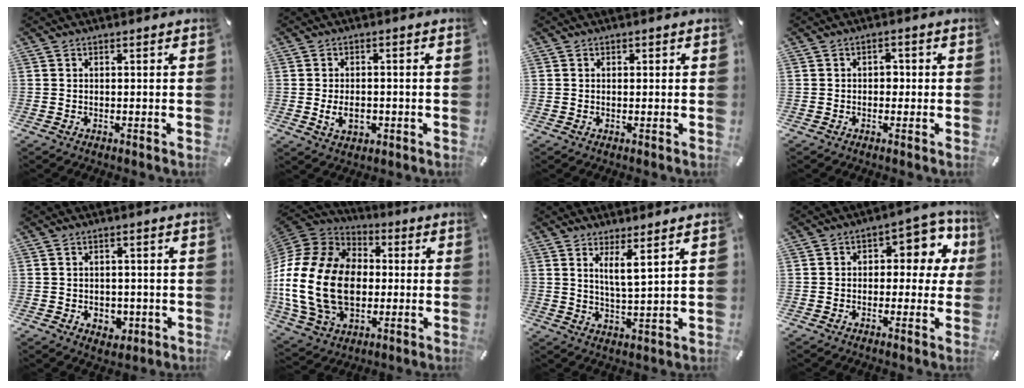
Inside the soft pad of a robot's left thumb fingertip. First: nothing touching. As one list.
[{"total": 5.0, "force": [-1.2, 3.3, 3.6], "torque": [-0.064, 0.000, -0.023]}, {"total": 0.8, "force": [0.1, 0.8, 0.0], "torque": [0.000, 0.006, -0.001]}, {"total": 2.2, "force": [-0.3, 1.8, 1.2], "torque": [-0.018, 0.006, -0.012]}, {"total": 3.8, "force": [-0.8, 3.2, 1.8], "torque": [-0.016, -0.001, -0.015]}, {"total": 24.4, "force": [-3.5, 18.0, 16.1], "torque": [-0.341, 0.023, -0.059]}, {"total": 5.4, "force": [3.5, 0.2, 4.1], "torque": [-0.076, -0.019, 0.055]}, {"total": 9.7, "force": [2.1, 6.3, 7.0], "torque": [-0.080, -0.010, 0.029]}]